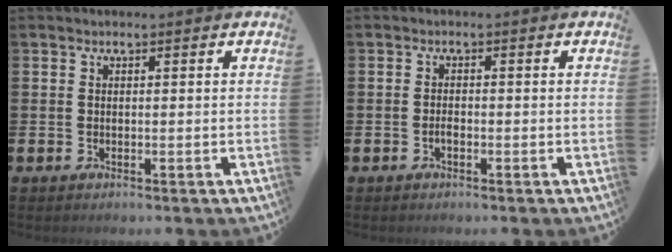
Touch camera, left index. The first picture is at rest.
{"total": 1.1, "force": [-0.6, 0.4, 0.9], "torque": [-0.016, -0.001, -0.011]}